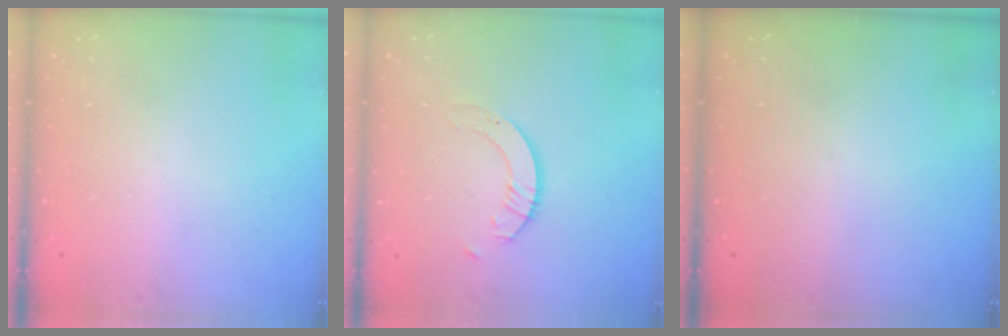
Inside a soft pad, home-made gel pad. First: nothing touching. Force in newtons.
{"total": 3.4, "press": 3.4, "slide": 0.0}
{"total": 0.0}